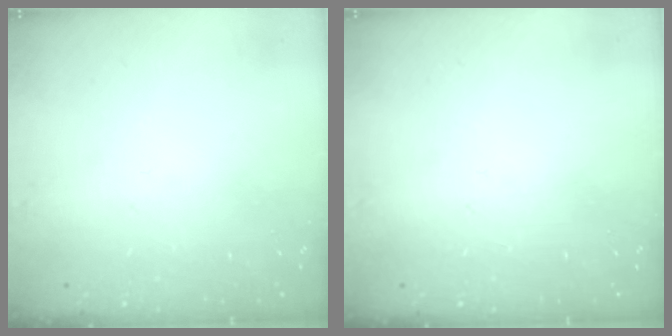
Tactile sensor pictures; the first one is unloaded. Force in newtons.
{"total": 0.0}